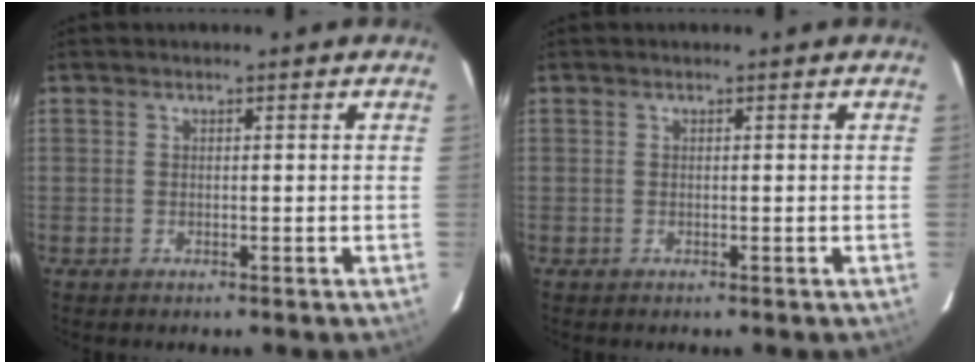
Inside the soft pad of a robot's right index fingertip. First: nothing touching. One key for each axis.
{"total": 0.0}